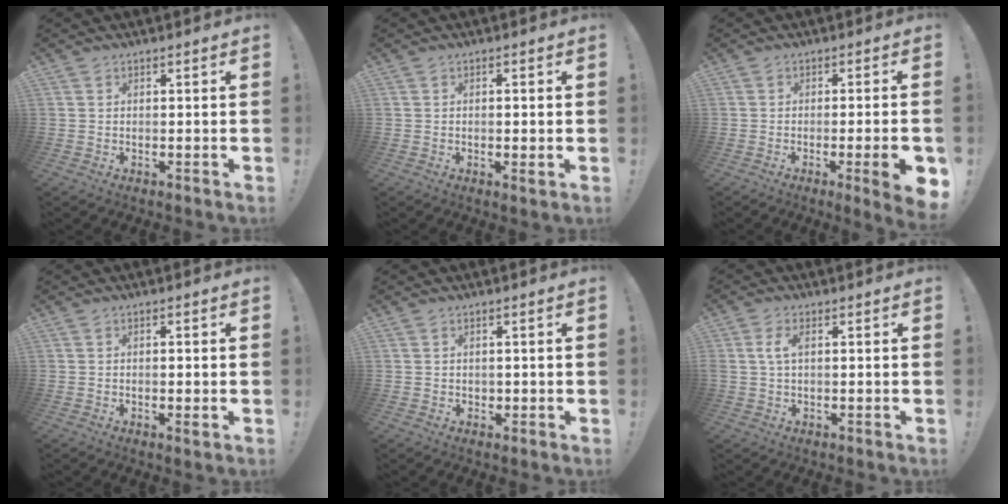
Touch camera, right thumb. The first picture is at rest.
{"total": 1.8, "force": [-0.1, 0.4, 1.8], "torque": [-0.021, -0.002, -0.003]}
{"total": 8.6, "force": [-2.6, 0.5, 8.2], "torque": [-0.116, -0.002, -0.037]}
{"total": 1.6, "force": [-0.1, 0.3, 1.6], "torque": [-0.018, -0.002, -0.005]}
{"total": 0.9, "force": [0.2, 0.9, 0.2], "torque": [-0.005, 0.003, 0.003]}
{"total": 3.7, "force": [0.6, 1.8, 3.2], "torque": [-0.074, 0.007, 0.010]}